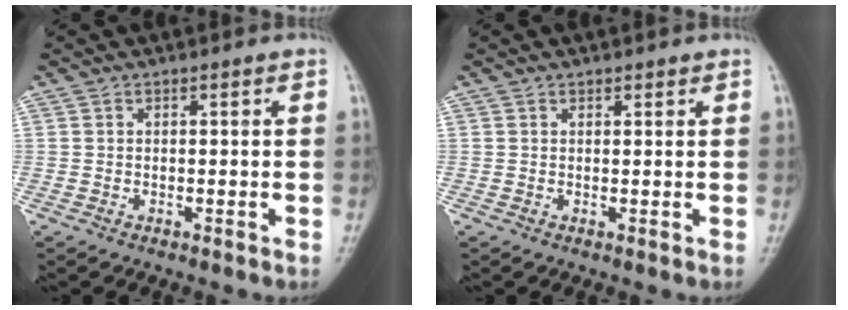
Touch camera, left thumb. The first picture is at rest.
{"total": 0.7, "force": [0.6, 0.3, 0.2], "torque": [-0.001, -0.005, 0.009]}